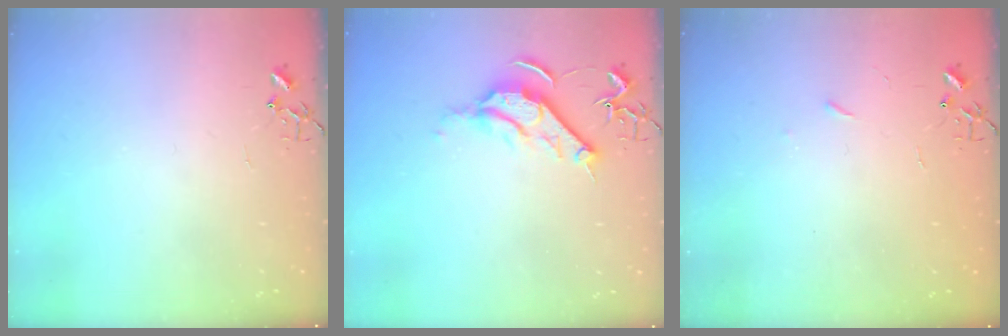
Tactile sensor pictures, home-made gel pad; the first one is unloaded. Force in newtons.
{"total": 10.1, "press": 10.0, "slide": 1.1}
{"total": 2.5, "press": 2.5, "slide": 0.4}